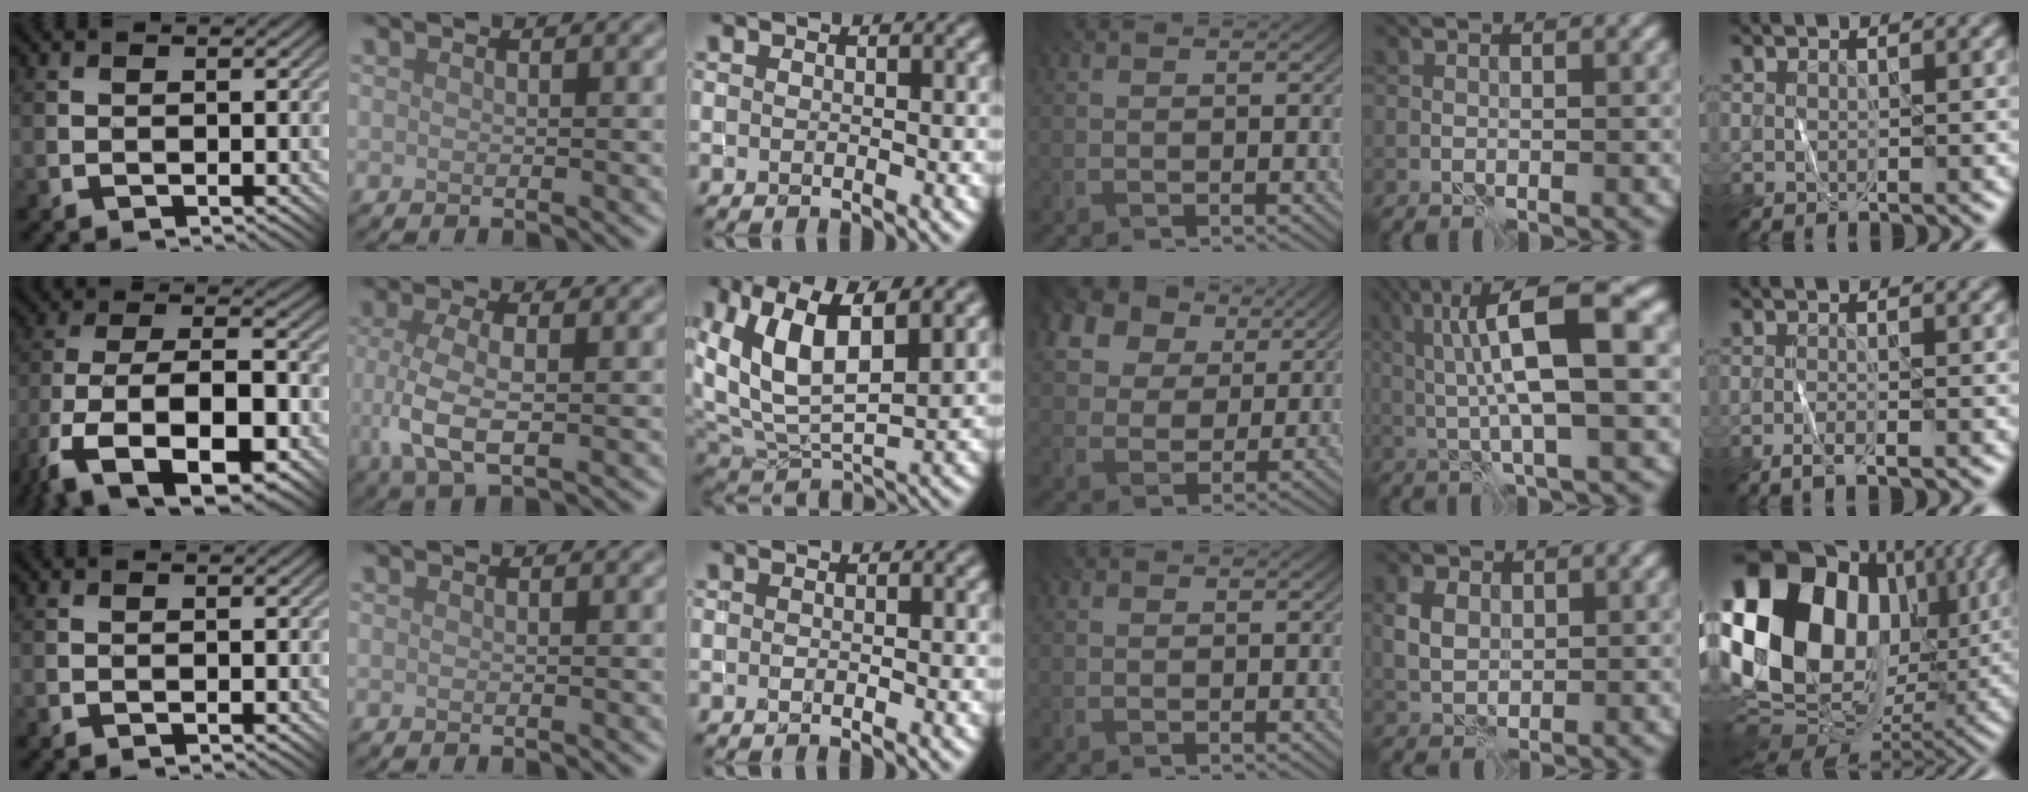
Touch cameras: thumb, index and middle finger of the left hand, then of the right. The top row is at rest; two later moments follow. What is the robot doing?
{"motion": "fold", "object": "shorts"}